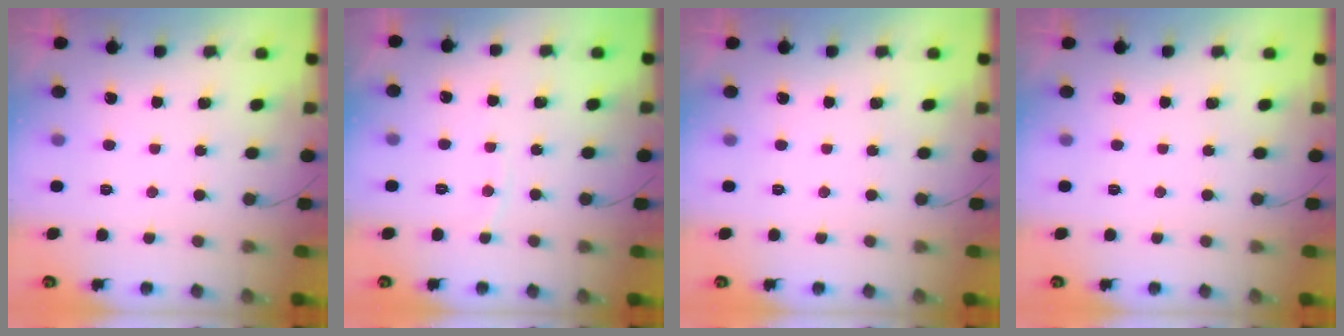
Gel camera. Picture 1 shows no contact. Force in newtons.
{"total": 2.5, "press": 2.5, "slide": 0.2}
{"total": 0.0}
{"total": 0.0}